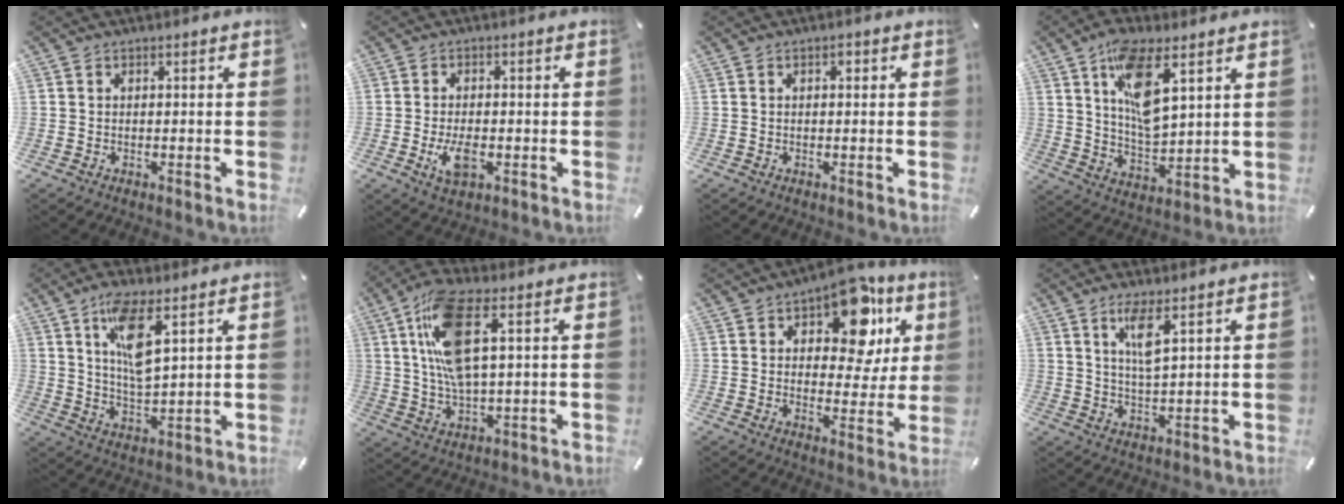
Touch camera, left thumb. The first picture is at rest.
{"total": 5.6, "force": [-1.4, 2.8, 4.6], "torque": [-0.103, -0.001, -0.026]}
{"total": 1.3, "force": [0.3, 0.8, 1.1], "torque": [-0.022, 0.005, 0.003]}
{"total": 13.3, "force": [6.8, 5.7, 10.0], "torque": [-0.181, -0.021, 0.118]}
{"total": 10.7, "force": [5.7, 3.5, 8.3], "torque": [-0.158, -0.013, 0.100]}
{"total": 14.1, "force": [4.4, 5.5, 12.2], "torque": [-0.266, -0.006, 0.076]}
{"total": 16.1, "force": [8.7, 8.7, 10.3], "torque": [-0.129, -0.049, 0.143]}
{"total": 6.4, "force": [3.3, 1.3, 5.3], "torque": [-0.106, -0.005, 0.053]}